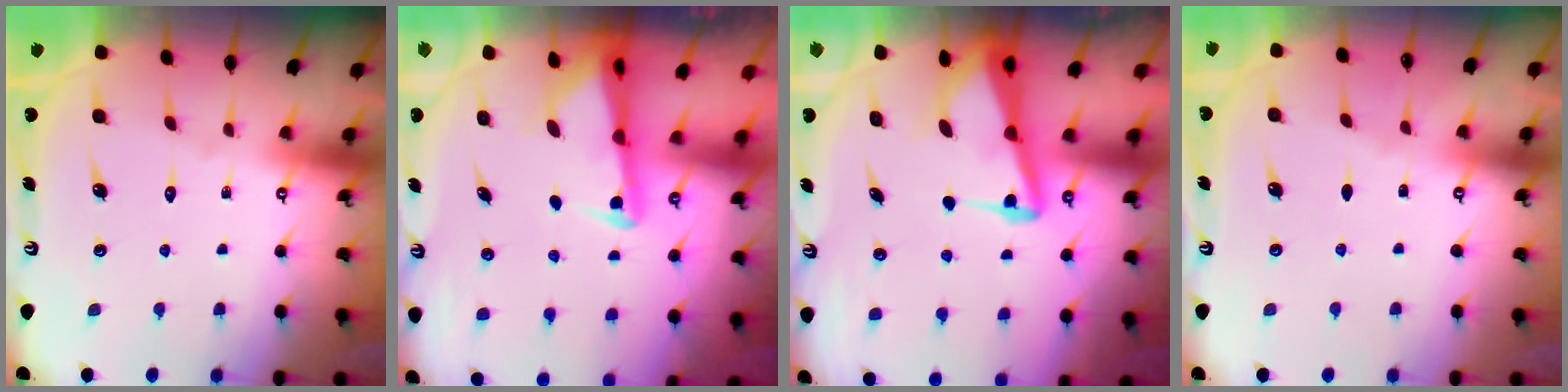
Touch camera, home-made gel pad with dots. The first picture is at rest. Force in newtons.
{"total": 2.3, "press": 2.3, "slide": 0.5}
{"total": 5.1, "press": 5.0, "slide": 0.5}
{"total": 0.0}